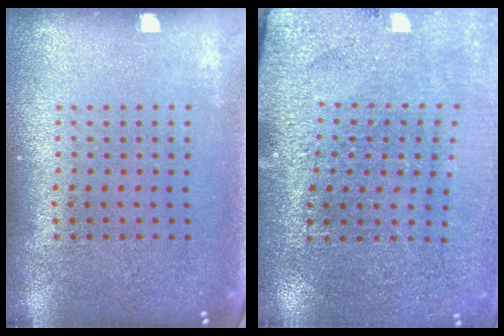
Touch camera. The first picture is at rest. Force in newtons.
{"total": 2.9, "press": 2.9, "slide": 0.2}